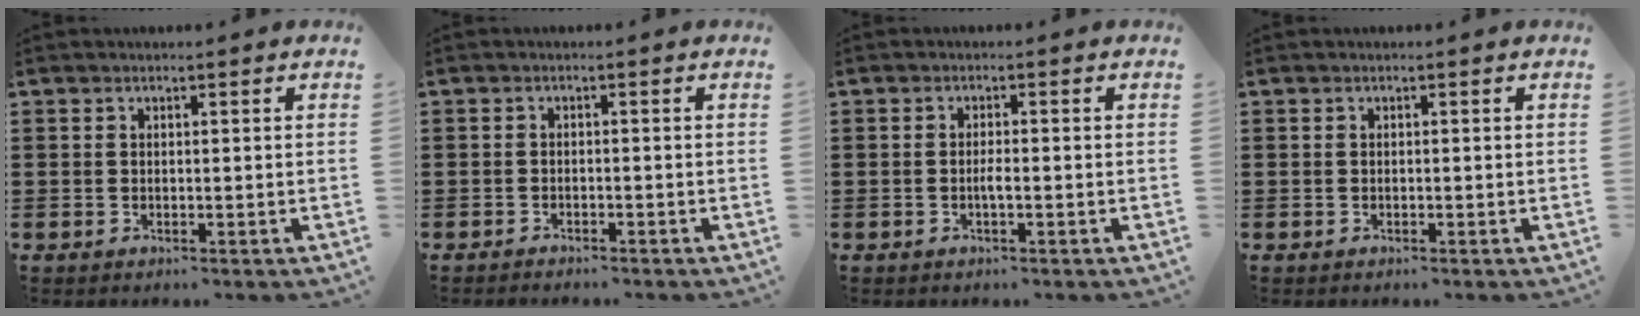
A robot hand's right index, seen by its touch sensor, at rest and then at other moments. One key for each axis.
{"total": 1.1, "fx": -1.1, "fy": 0.0, "fz": 0.0, "tx": -0.003, "ty": 0.002, "tz": -0.023}
{"total": 1.4, "fx": -0.5, "fy": 0.1, "fz": 1.4, "tx": -0.034, "ty": -0.005, "tz": -0.010}
{"total": 0.0}